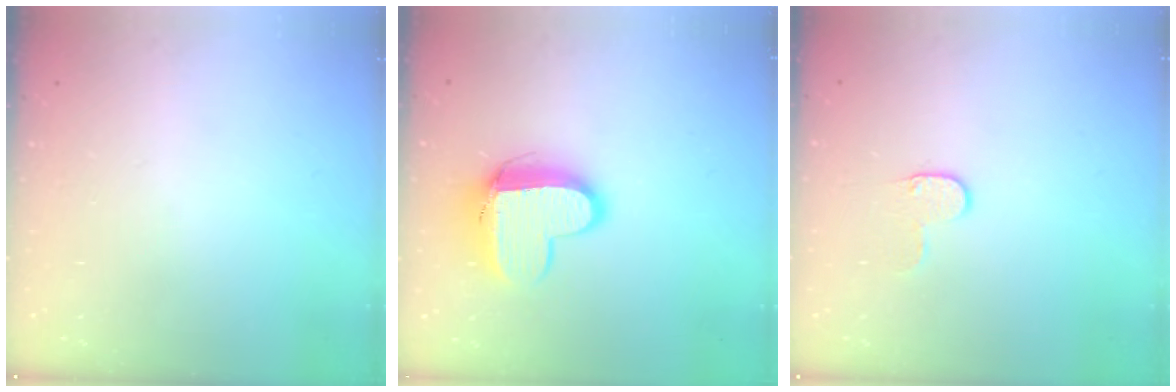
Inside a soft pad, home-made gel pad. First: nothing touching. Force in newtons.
{"total": 12.0, "press": 11.9, "slide": 1.2}
{"total": 5.1, "press": 5.1, "slide": 0.5}